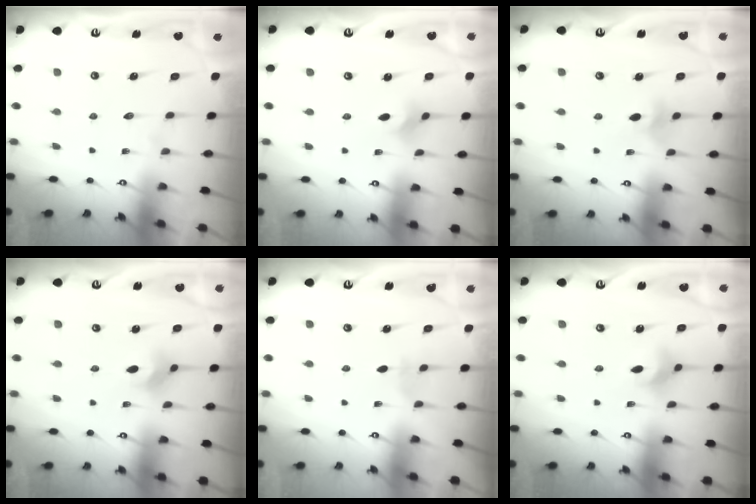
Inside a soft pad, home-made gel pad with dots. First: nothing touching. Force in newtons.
{"total": 2.0, "press": 2.0, "slide": 0.4}
{"total": 5.0, "press": 4.9, "slide": 0.9}
{"total": 2.8, "press": 2.7, "slide": 0.7}
{"total": 2.2, "press": 2.1, "slide": 0.5}
{"total": 4.3, "press": 4.2, "slide": 0.7}